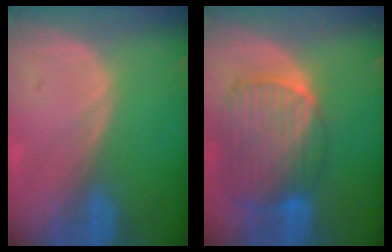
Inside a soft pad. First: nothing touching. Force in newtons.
{"total": 10.7, "press": 9.2, "slide": 5.4}